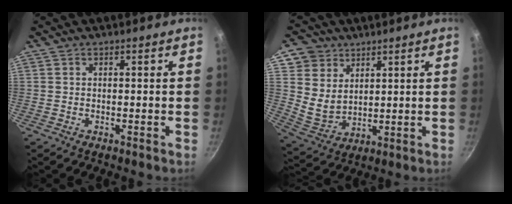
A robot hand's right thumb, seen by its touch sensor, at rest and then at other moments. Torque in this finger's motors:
{"motor_torque": [-0.97, 1.17, 0.04, -0.04, 0.04]}